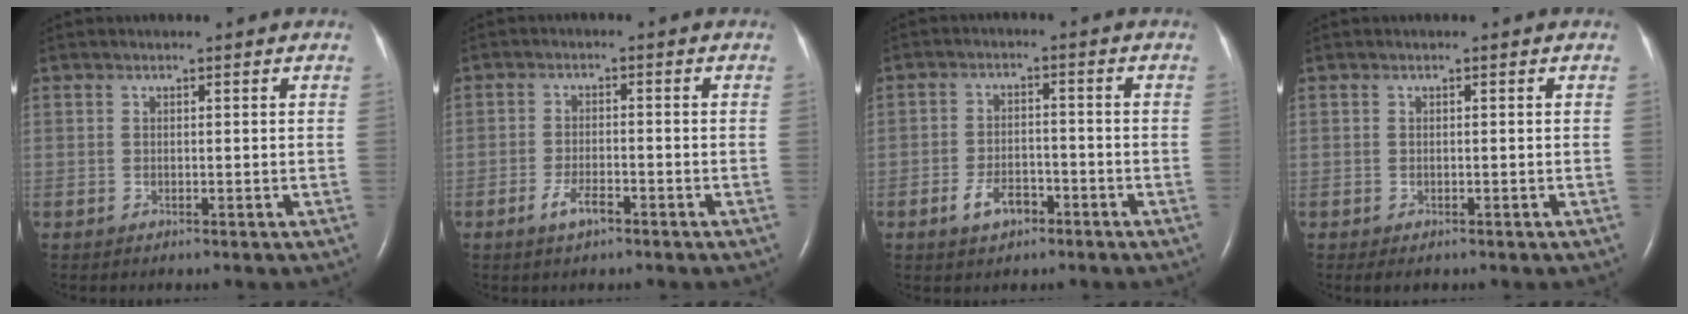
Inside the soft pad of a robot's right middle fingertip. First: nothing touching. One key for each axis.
{"total": 3.3, "fx": -2.1, "fy": 1.0, "fz": 2.4, "tx": -0.052, "ty": 0.000, "tz": -0.039}
{"total": 4.7, "fx": -2.7, "fy": 2.6, "fz": 2.9, "tx": -0.057, "ty": 0.004, "tz": -0.045}
{"total": 1.2, "fx": -0.8, "fy": 0.6, "fz": 0.7, "tx": -0.013, "ty": -0.001, "tz": -0.006}